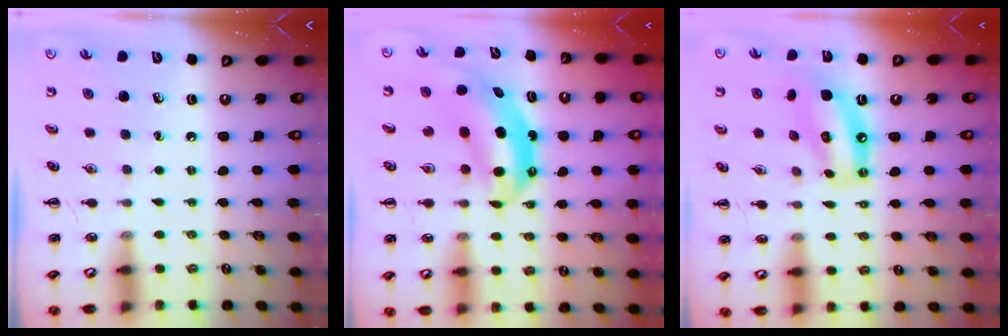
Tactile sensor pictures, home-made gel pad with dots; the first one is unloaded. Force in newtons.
{"total": 7.1, "press": 7.0, "slide": 1.2}
{"total": 11.1, "press": 10.7, "slide": 2.9}